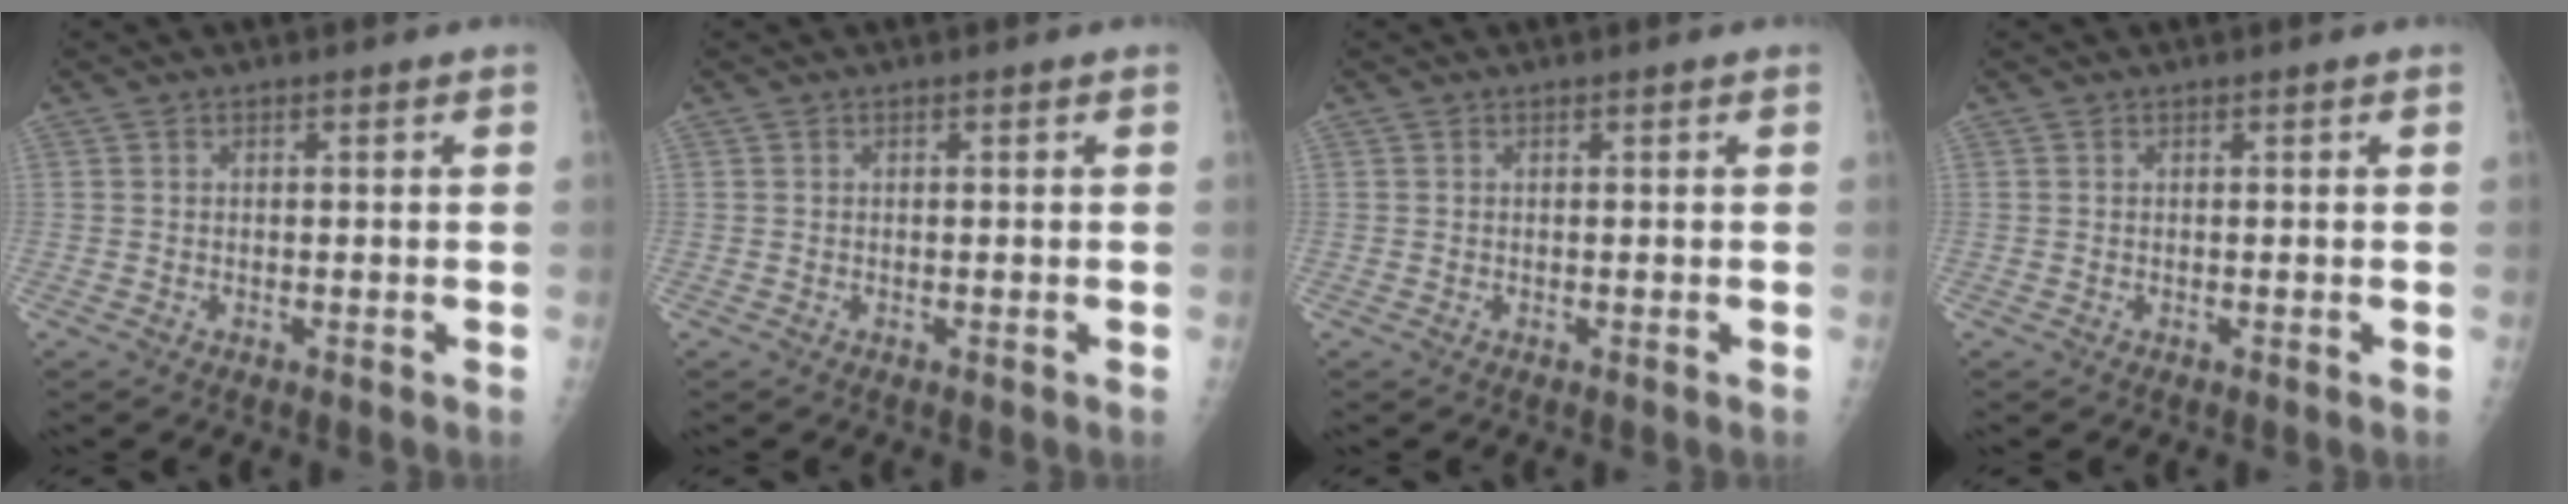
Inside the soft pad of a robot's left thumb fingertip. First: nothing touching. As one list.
[{"total": 0.0}, {"total": 0.0}, {"total": 0.0}]